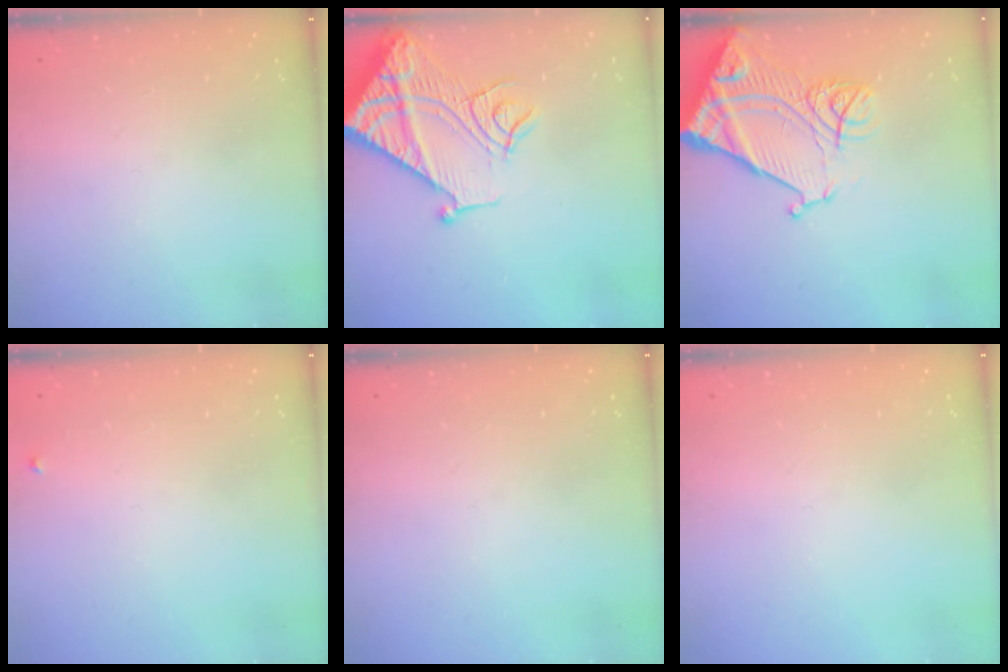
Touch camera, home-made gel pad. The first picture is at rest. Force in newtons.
{"total": 19.7, "press": 19.6, "slide": 2.1}
{"total": 17.1, "press": 17.0, "slide": 1.9}
{"total": 3.0, "press": 3.0, "slide": 0.4}
{"total": 0.0}
{"total": 0.0}